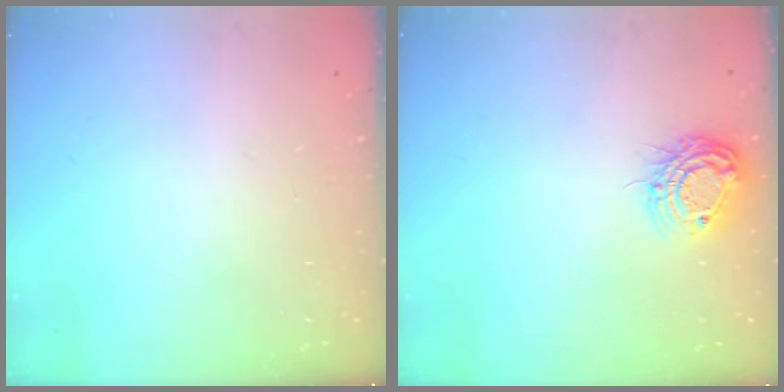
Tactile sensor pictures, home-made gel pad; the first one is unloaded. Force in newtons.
{"total": 11.5, "press": 11.5, "slide": 0.7}